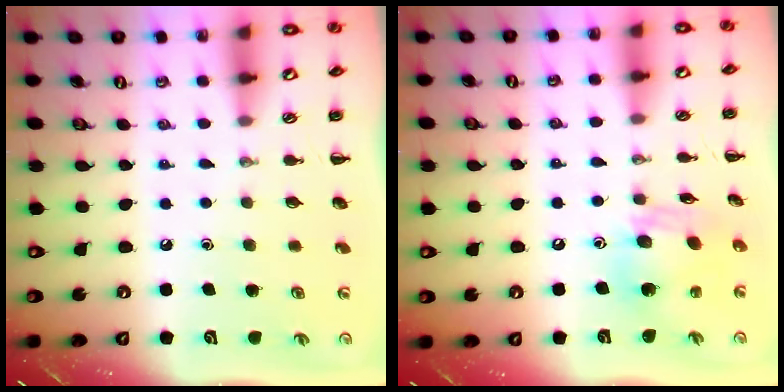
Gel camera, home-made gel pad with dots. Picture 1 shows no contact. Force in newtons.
{"total": 12.6, "press": 12.5, "slide": 1.7}